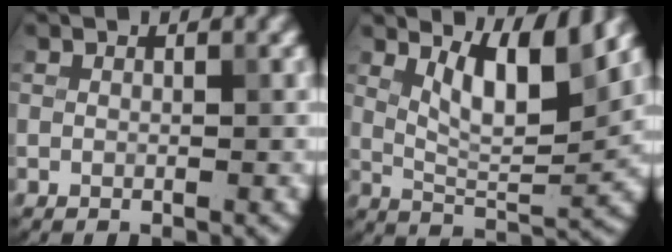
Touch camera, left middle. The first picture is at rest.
{"total": 5.9, "force": [3.0, 1.6, 4.8], "torque": [-0.084, -0.010, 0.055]}